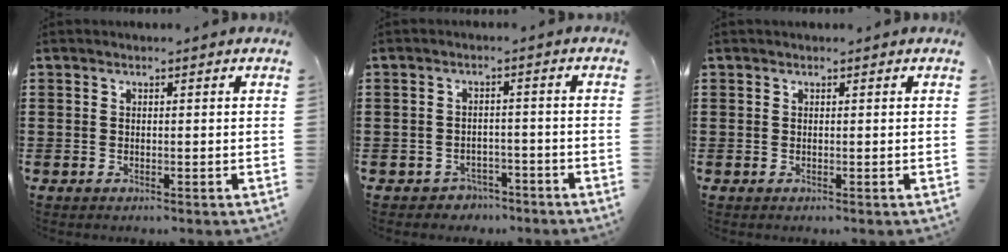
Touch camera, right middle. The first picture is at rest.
{"total": 2.3, "force": [-2.2, 0.7, -0.2], "torque": [-0.008, 0.000, -0.048]}
{"total": 0.0}